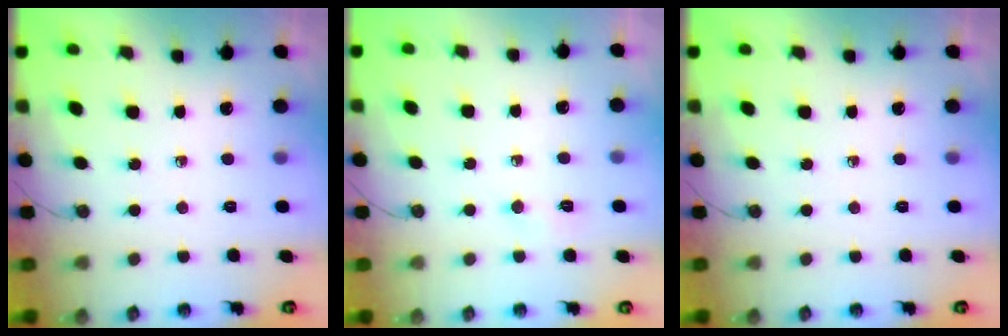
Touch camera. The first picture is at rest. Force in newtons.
{"total": 2.9, "press": 2.9, "slide": 0.5}
{"total": 0.0}